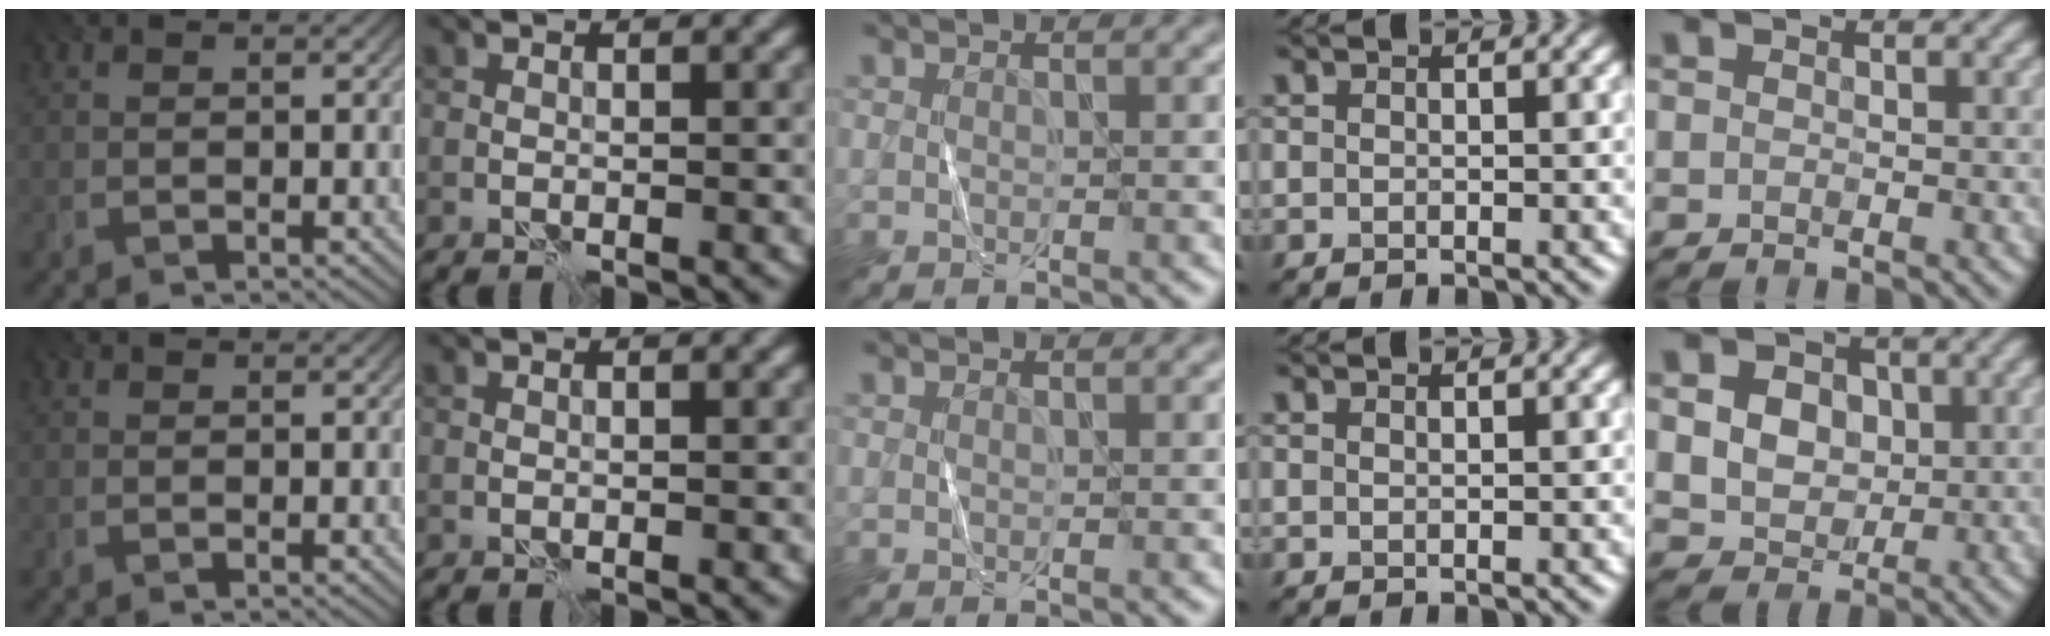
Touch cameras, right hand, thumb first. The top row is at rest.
{"little": {"total": 8.9, "force": [2.7, 7.0, 4.7], "torque": [-0.089, 0.028, 0.029]}}